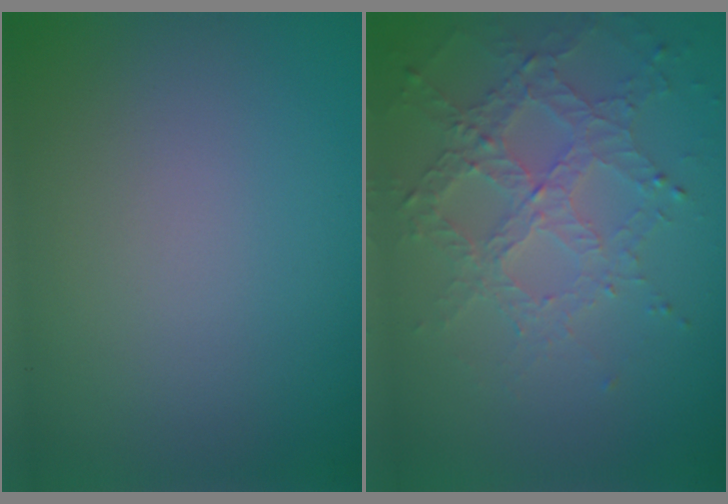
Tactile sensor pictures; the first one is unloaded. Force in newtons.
{"total": 4.3, "press": 3.1, "slide": 2.9}